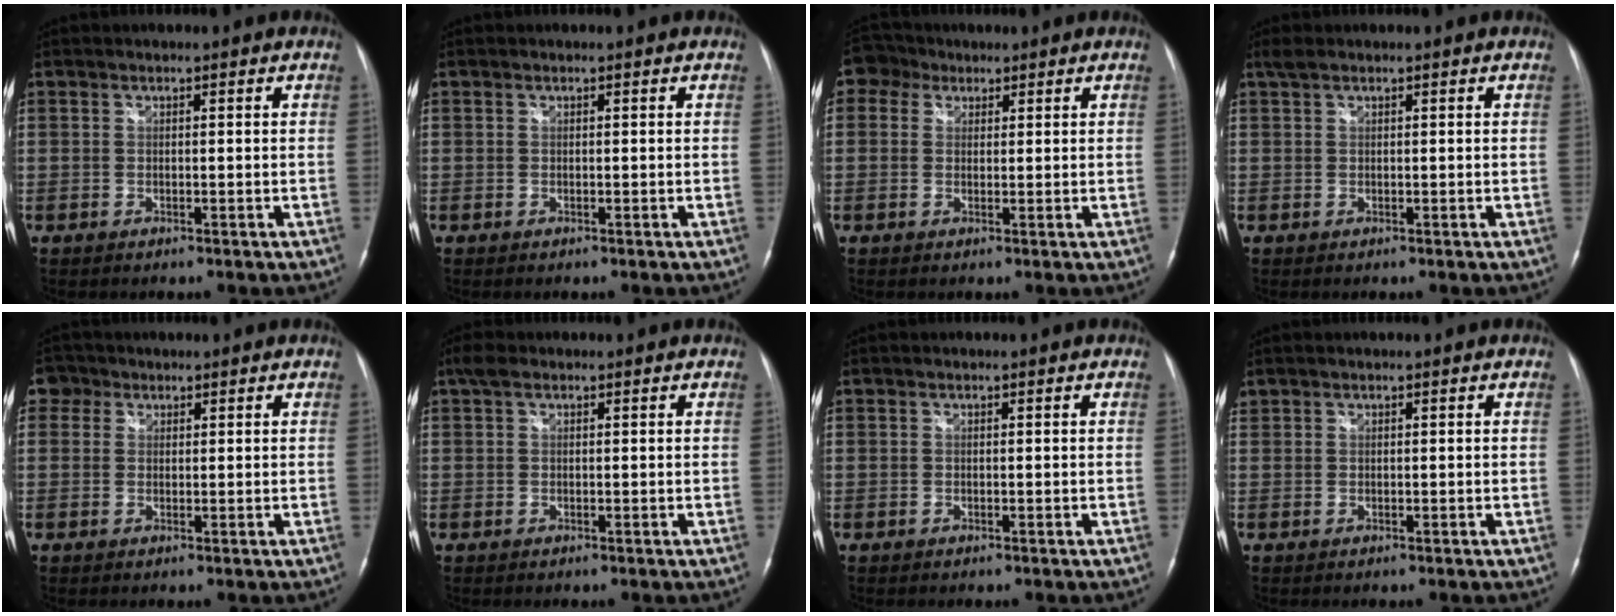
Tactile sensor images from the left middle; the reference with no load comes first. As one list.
[{"total": 0.0}, {"total": 4.0, "force": [2.1, 3.2, 0.8], "torque": [-0.018, 0.019, 0.037]}, {"total": 1.5, "force": [1.2, 0.3, 0.8], "torque": [-0.023, 0.016, 0.026]}, {"total": 2.6, "force": [1.4, 2.2, 0.3], "torque": [0.002, 0.007, 0.020]}, {"total": 2.0, "force": [1.3, 0.8, 1.3], "torque": [-0.031, 0.023, 0.028]}, {"total": 0.0}, {"total": 0.5, "force": [0.4, 0.2, 0.0], "torque": [-0.002, 0.010, 0.010]}]